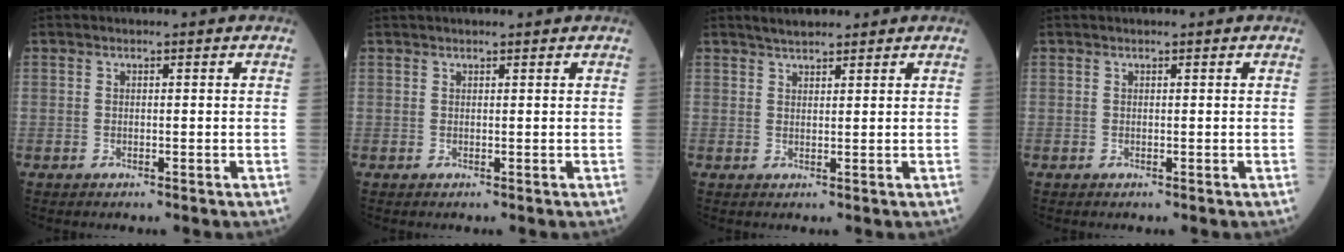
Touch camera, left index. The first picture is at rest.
{"total": 3.6, "force": [3.2, 0.2, 1.4], "torque": [-0.016, 0.030, 0.044]}
{"total": 3.0, "force": [2.7, 0.7, 1.1], "torque": [-0.021, 0.015, 0.047]}
{"total": 0.6, "force": [0.6, 0.0, 0.3], "torque": [-0.003, 0.013, 0.012]}